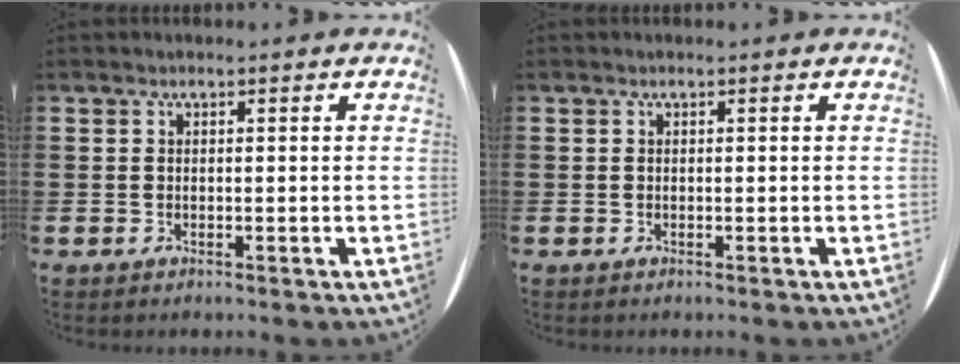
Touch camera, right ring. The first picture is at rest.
{"total": 0.0}